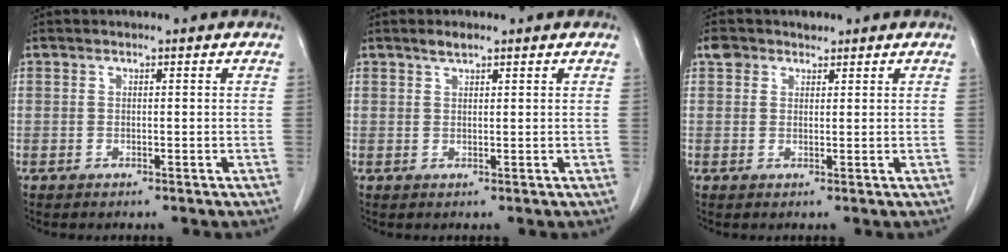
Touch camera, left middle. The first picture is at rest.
{"total": 1.5, "force": [1.2, 0.3, 0.8], "torque": [-0.020, 0.001, 0.024]}
{"total": 2.4, "force": [1.7, 1.7, 0.4], "torque": [-0.009, 0.012, 0.029]}